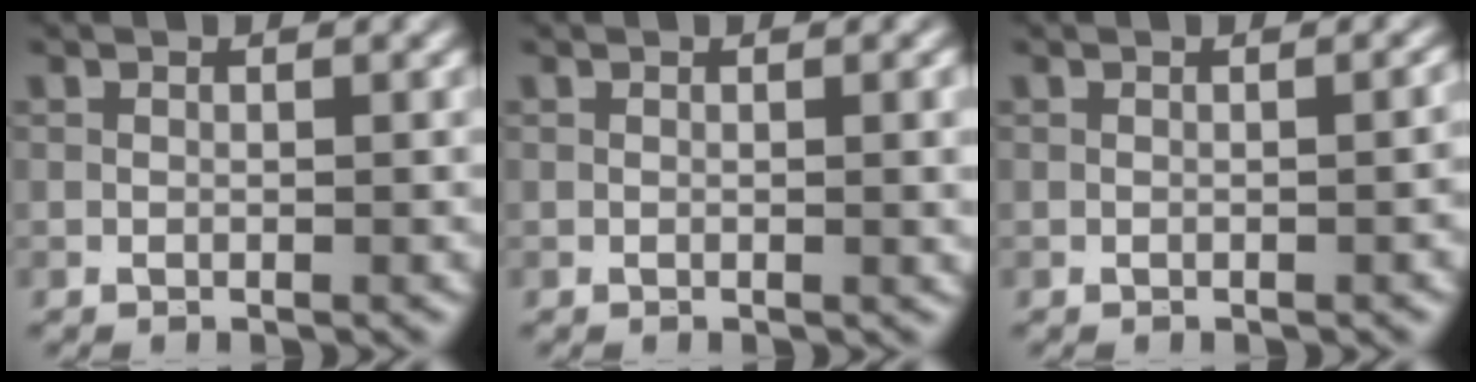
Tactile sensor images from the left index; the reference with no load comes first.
{"total": 1.5, "force": [0.1, 0.3, 1.5], "torque": [-0.019, 0.000, 0.000]}
{"total": 1.1, "force": [-0.4, 0.3, 1.0], "torque": [-0.011, 0.003, -0.005]}